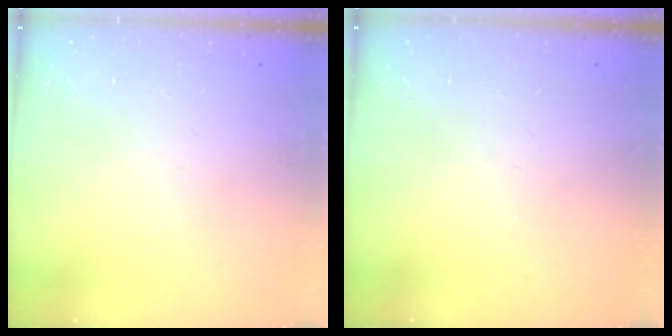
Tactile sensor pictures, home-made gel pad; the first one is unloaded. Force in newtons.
{"total": 0.0}